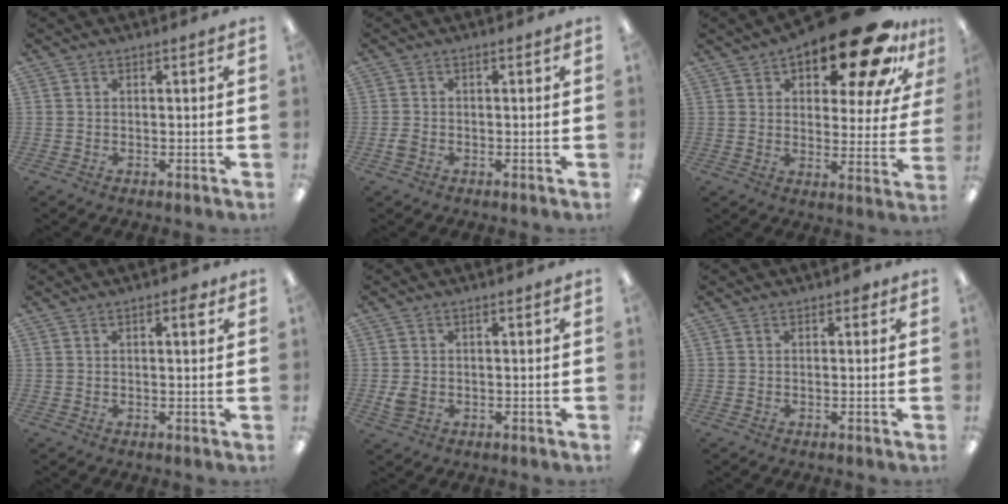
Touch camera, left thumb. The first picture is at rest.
{"total": 1.6, "force": [-0.7, 1.2, 0.9], "torque": [-0.016, 0.004, -0.013]}
{"total": 22.0, "force": [15.0, 7.7, 14.2], "torque": [-0.200, -0.092, 0.243]}
{"total": 2.8, "force": [1.4, 0.8, 2.2], "torque": [-0.023, -0.006, 0.017]}
{"total": 2.8, "force": [-0.4, 2.2, 1.8], "torque": [-0.030, -0.001, -0.010]}
{"total": 1.0, "force": [0.5, 0.6, 0.7], "torque": [-0.006, 0.000, 0.006]}